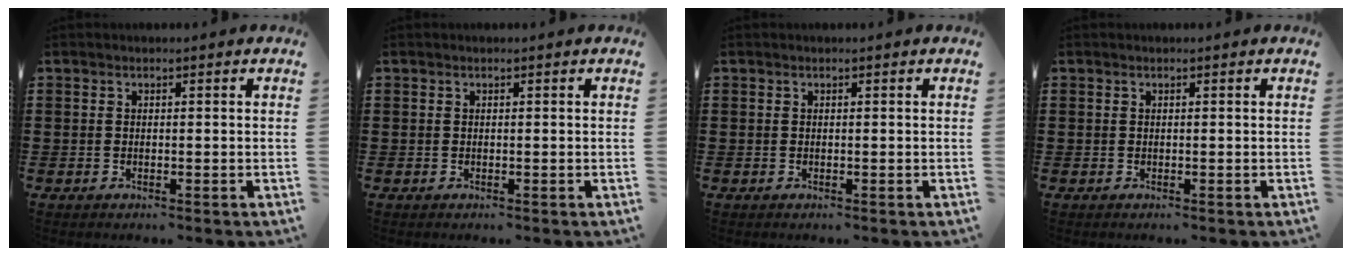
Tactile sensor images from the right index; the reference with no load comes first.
{"total": 0.0}
{"total": 0.0}
{"total": 0.0}